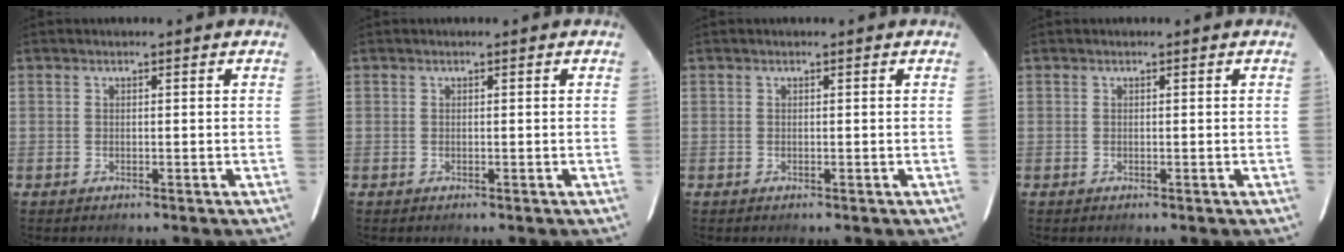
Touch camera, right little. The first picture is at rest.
{"total": 0.0}
{"total": 0.0}
{"total": 0.0}